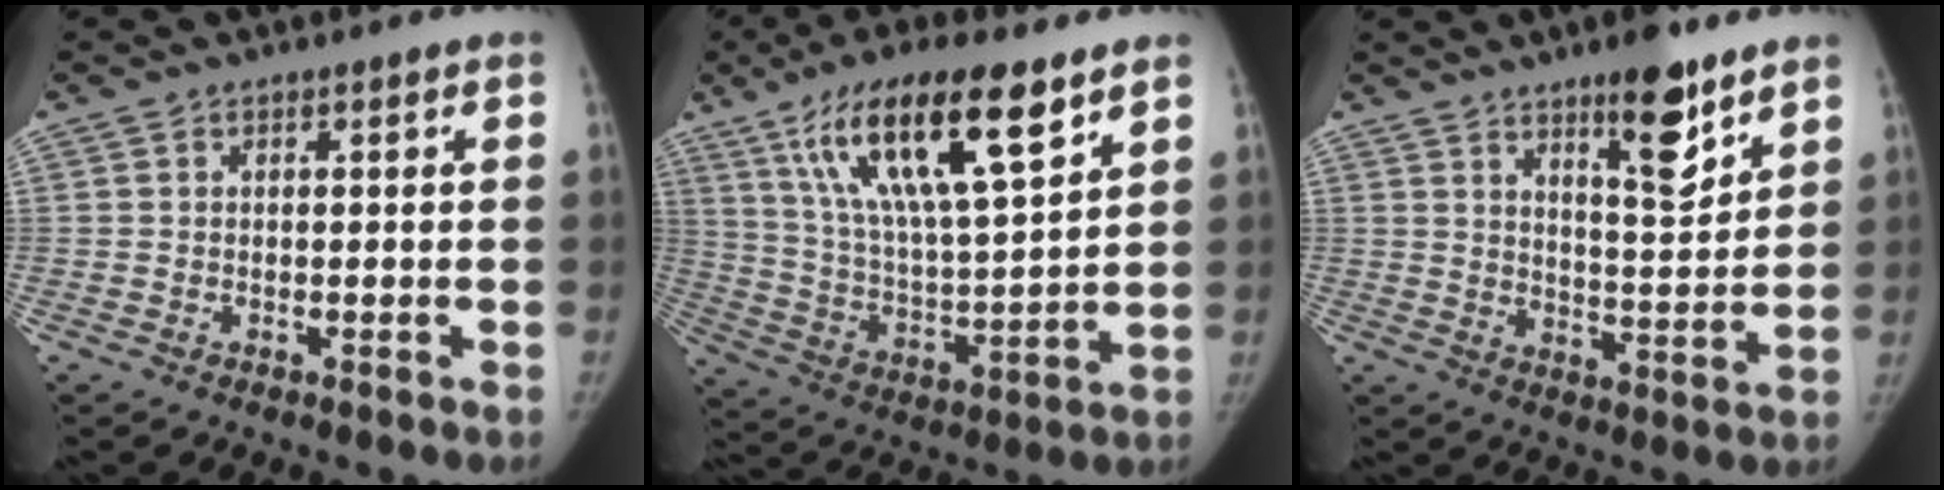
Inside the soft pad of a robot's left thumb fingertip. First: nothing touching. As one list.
[{"total": 20.8, "force": [11.5, 5.6, 16.5], "torque": [-0.280, -0.035, 0.212]}, {"total": 11.3, "force": [7.4, 3.1, 7.9], "torque": [-0.098, -0.054, 0.116]}]